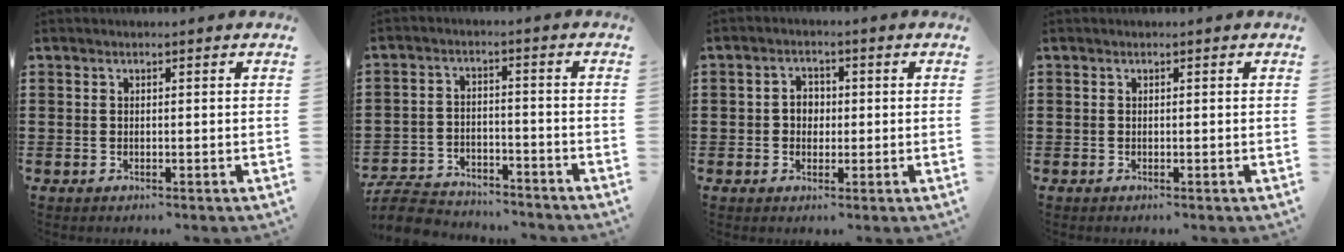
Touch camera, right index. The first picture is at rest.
{"total": 6.5, "force": [-6.3, 1.3, 1.4], "torque": [-0.042, 0.006, -0.127]}
{"total": 2.6, "force": [-0.3, 2.2, 1.3], "torque": [-0.031, 0.008, -0.009]}
{"total": 0.0}